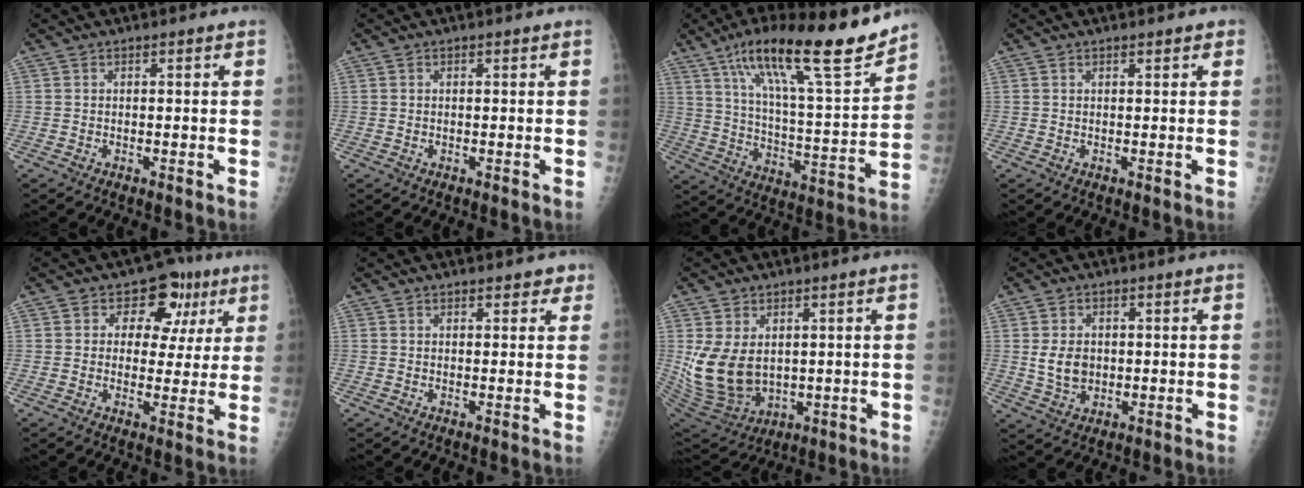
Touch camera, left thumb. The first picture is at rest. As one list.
[{"total": 0.0}, {"total": 23.2, "force": [16.2, 4.0, 16.2], "torque": [-0.241, -0.064, 0.268]}, {"total": 1.2, "force": [0.8, 0.5, 0.7], "torque": [-0.004, -0.001, 0.008]}, {"total": 10.5, "force": [3.9, 7.7, 5.9], "torque": [-0.021, 0.002, 0.046]}, {"total": 2.9, "force": [2.1, 1.5, 1.3], "torque": [0.012, -0.006, 0.022]}, {"total": 13.0, "force": [1.7, 9.2, 9.1], "torque": [-0.163, -0.017, 0.061]}, {"total": 5.7, "force": [0.5, 4.3, 3.8], "torque": [-0.054, -0.006, 0.018]}]